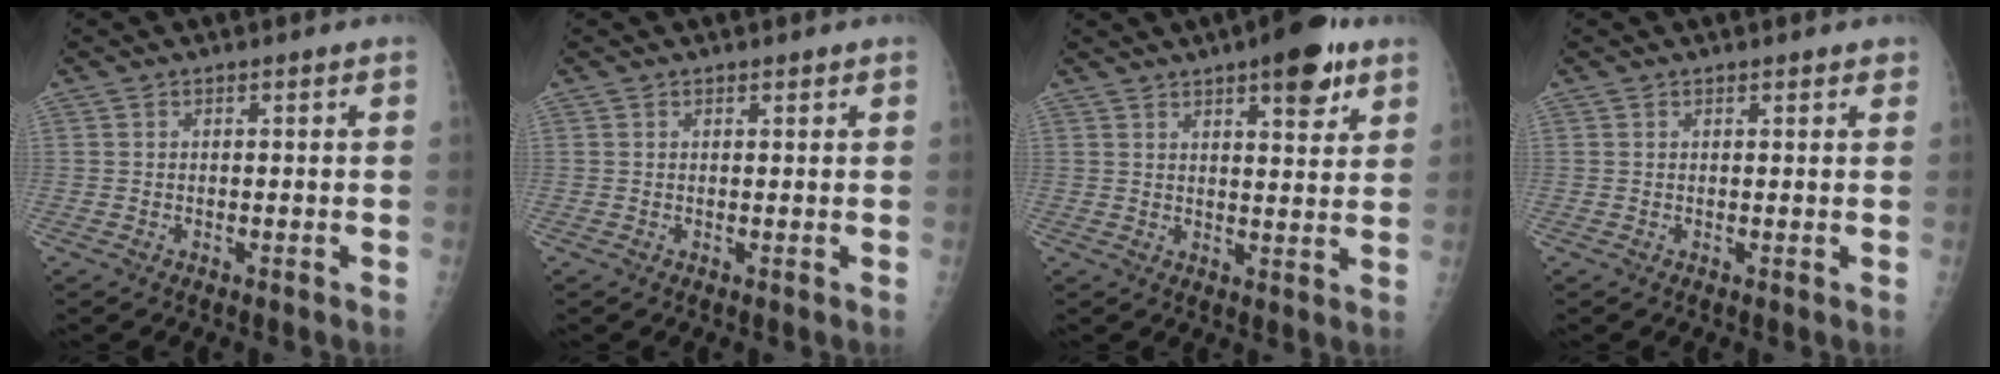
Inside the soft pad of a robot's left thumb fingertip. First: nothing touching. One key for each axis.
{"total": 0.8, "fx": 0.6, "fy": 0.3, "fz": 0.4, "tx": -0.003, "ty": -0.003, "tz": 0.008}
{"total": 10.3, "fx": 6.0, "fy": 3.4, "fz": 7.7, "tx": -0.082, "ty": -0.025, "tz": 0.079}
{"total": 1.5, "fx": 1.2, "fy": 0.6, "fz": 0.7, "tx": -0.002, "ty": -0.003, "tz": 0.012}